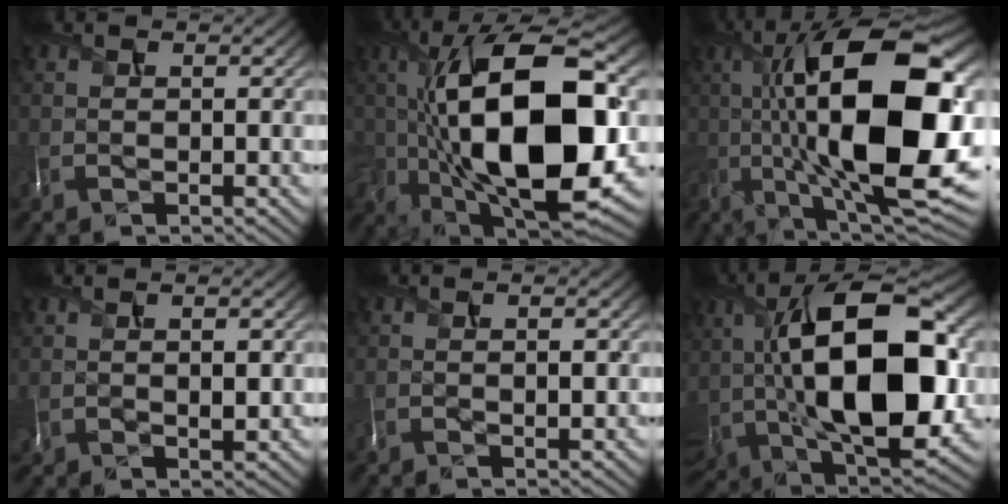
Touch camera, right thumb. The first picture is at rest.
{"total": 19.5, "force": [-0.5, 9.8, 16.9], "torque": [-0.310, 0.001, -0.013]}
{"total": 20.9, "force": [0.2, 8.1, 19.2], "torque": [-0.319, 0.020, 0.000]}
{"total": 3.0, "force": [1.2, 1.3, 2.4], "torque": [-0.056, -0.001, 0.030]}
{"total": 1.4, "force": [0.5, 0.4, 1.2], "torque": [-0.029, 0.004, 0.012]}
{"total": 19.3, "force": [1.6, 10.6, 16.0], "torque": [-0.299, -0.010, 0.036]}